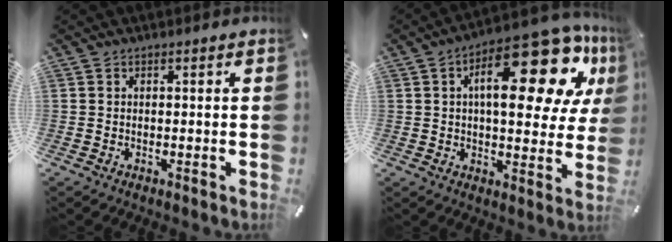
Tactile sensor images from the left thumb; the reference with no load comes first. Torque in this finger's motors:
{"motor_torque": [1.29, 1.78, 2.12, -0.66, 0.47]}